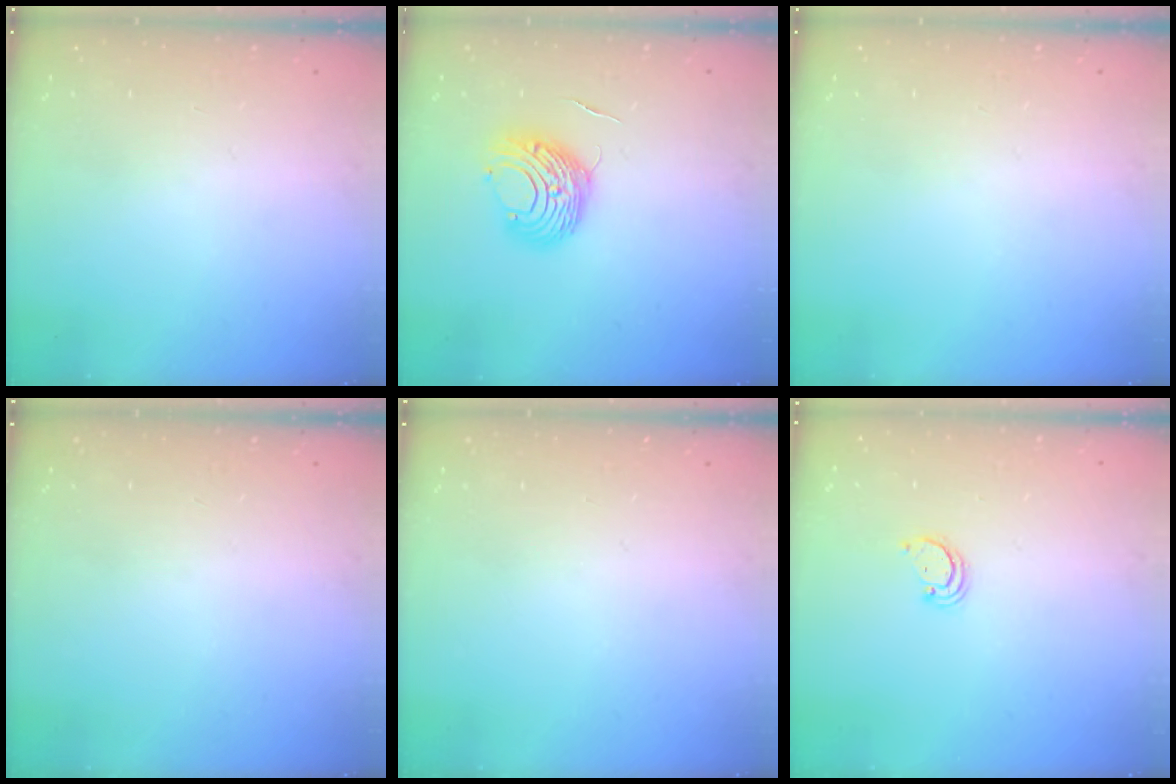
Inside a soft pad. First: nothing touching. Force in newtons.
{"total": 10.2, "press": 10.2, "slide": 0.8}
{"total": 0.0}
{"total": 0.0}
{"total": 0.0}
{"total": 2.2, "press": 2.2, "slide": 0.1}